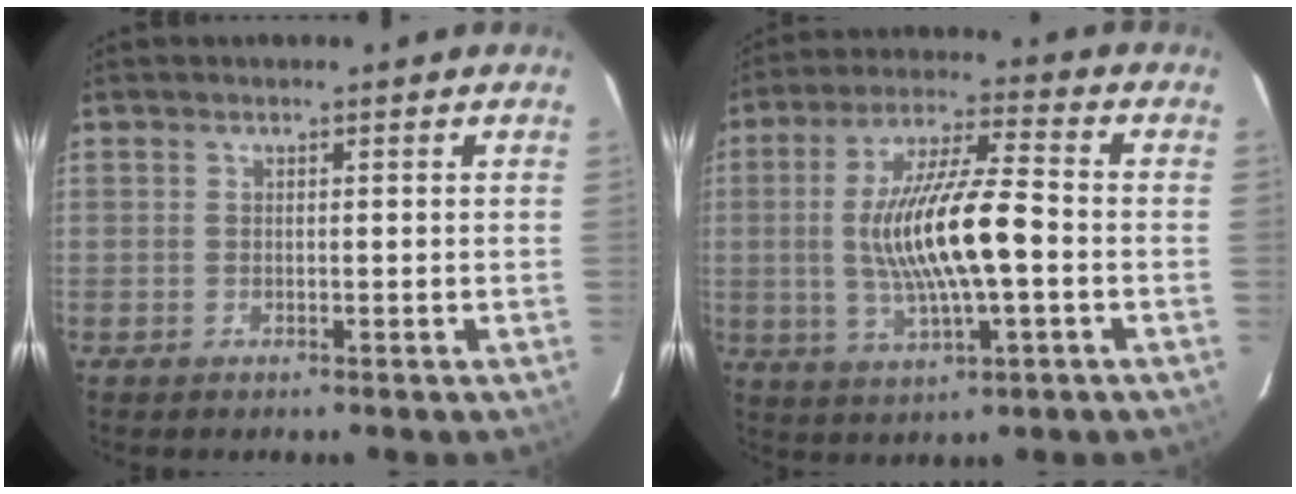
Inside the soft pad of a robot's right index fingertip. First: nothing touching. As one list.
[{"total": 15.0, "force": [-1.6, 3.2, 14.6], "torque": [-0.279, 0.000, -0.026]}]